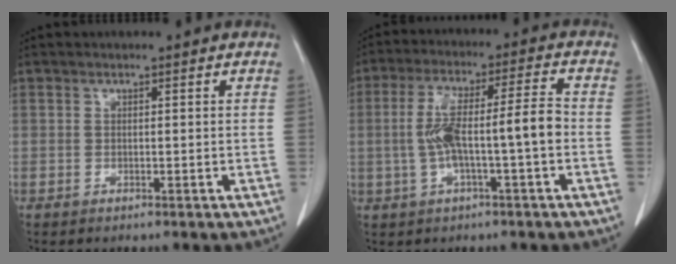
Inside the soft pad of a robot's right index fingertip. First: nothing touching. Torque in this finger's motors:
{"motor_torque": [0.88, -0.09, 0.30, 0.16]}